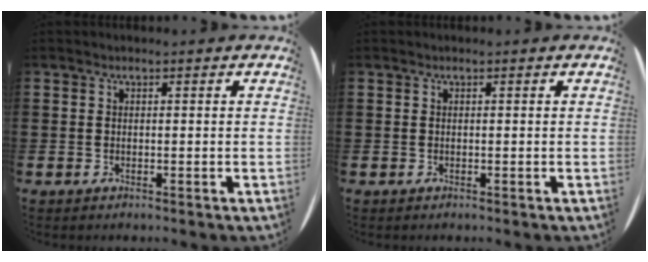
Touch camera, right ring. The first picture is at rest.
{"total": 0.0}